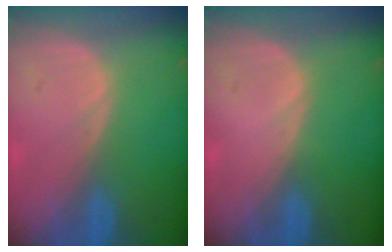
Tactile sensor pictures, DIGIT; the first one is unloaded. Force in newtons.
{"total": 0.0}